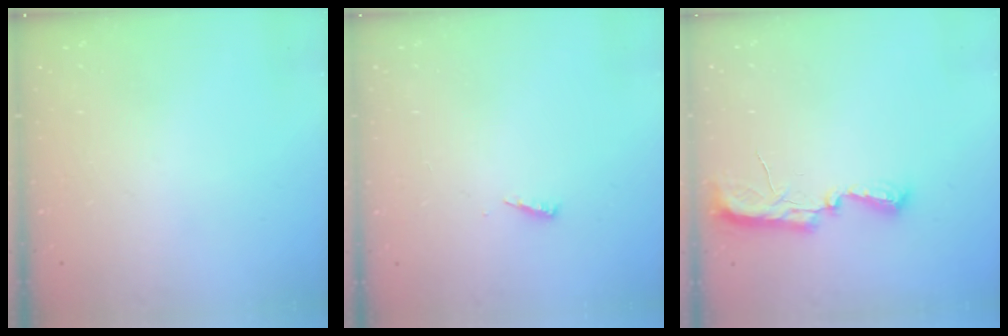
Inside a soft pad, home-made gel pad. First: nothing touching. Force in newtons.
{"total": 3.5, "press": 3.4, "slide": 0.3}
{"total": 7.4, "press": 7.4, "slide": 0.7}